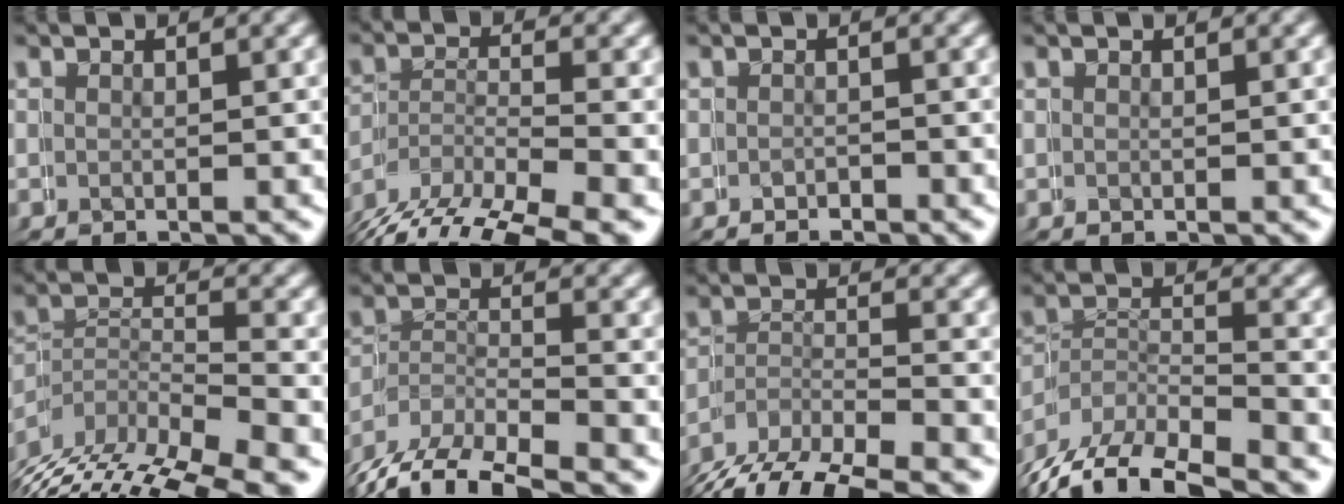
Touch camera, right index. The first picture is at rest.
{"total": 7.8, "force": [-3.7, 5.4, 4.2], "torque": [-0.084, -0.025, -0.053]}
{"total": 1.7, "force": [-1.4, 0.9, -0.4], "torque": [0.003, -0.005, -0.023]}
{"total": 0.0}
{"total": 7.7, "force": [-5.1, 4.5, 3.6], "torque": [-0.080, -0.031, -0.068]}
{"total": 7.6, "force": [-5.3, 4.7, 2.7], "torque": [-0.062, -0.020, -0.083]}
{"total": 8.2, "force": [-5.7, 4.6, 3.5], "torque": [-0.066, -0.027, -0.081]}
{"total": 7.9, "force": [-6.0, 4.4, 2.5], "torque": [-0.060, -0.023, -0.096]}